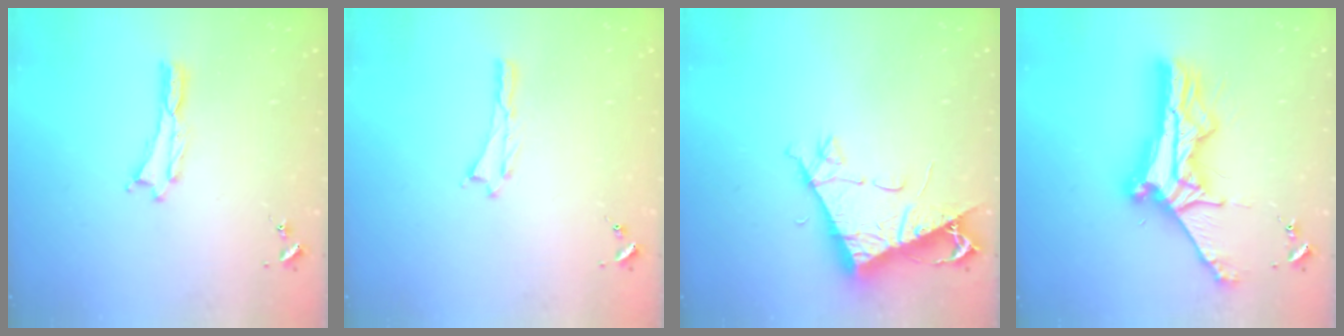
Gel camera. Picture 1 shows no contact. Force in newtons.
{"total": 0.0}
{"total": 8.0, "press": 7.9, "slide": 1.2}
{"total": 11.9, "press": 11.9, "slide": 1.0}